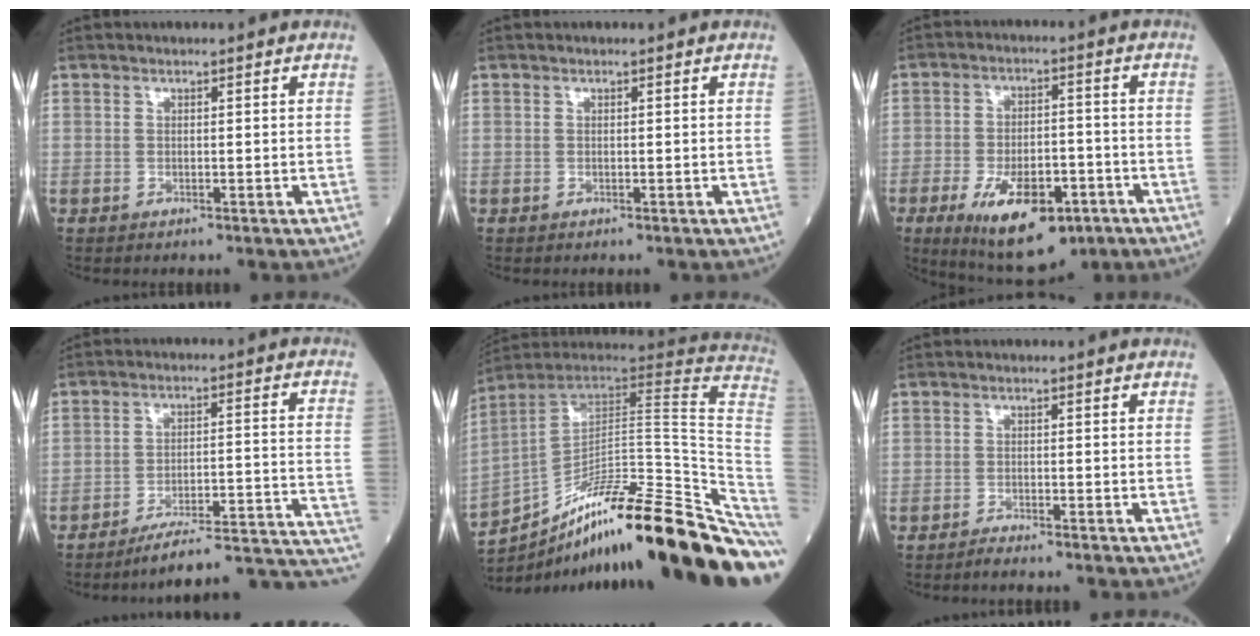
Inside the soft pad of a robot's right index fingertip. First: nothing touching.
{"total": 0.0}
{"total": 13.2, "force": [-6.6, 5.4, 10.1], "torque": [-0.173, -0.014, -0.096]}
{"total": 17.1, "force": [-15.9, 0.1, 6.3], "torque": [-0.032, 0.035, -0.212]}
{"total": 29.2, "force": [-18.7, 2.6, 22.2], "torque": [-0.216, 0.025, -0.281]}
{"total": 1.5, "force": [-1.3, -0.4, 0.5], "torque": [-0.012, 0.000, -0.022]}